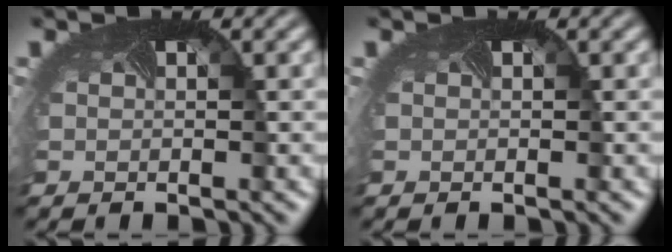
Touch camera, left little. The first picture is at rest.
{"total": 0.0}